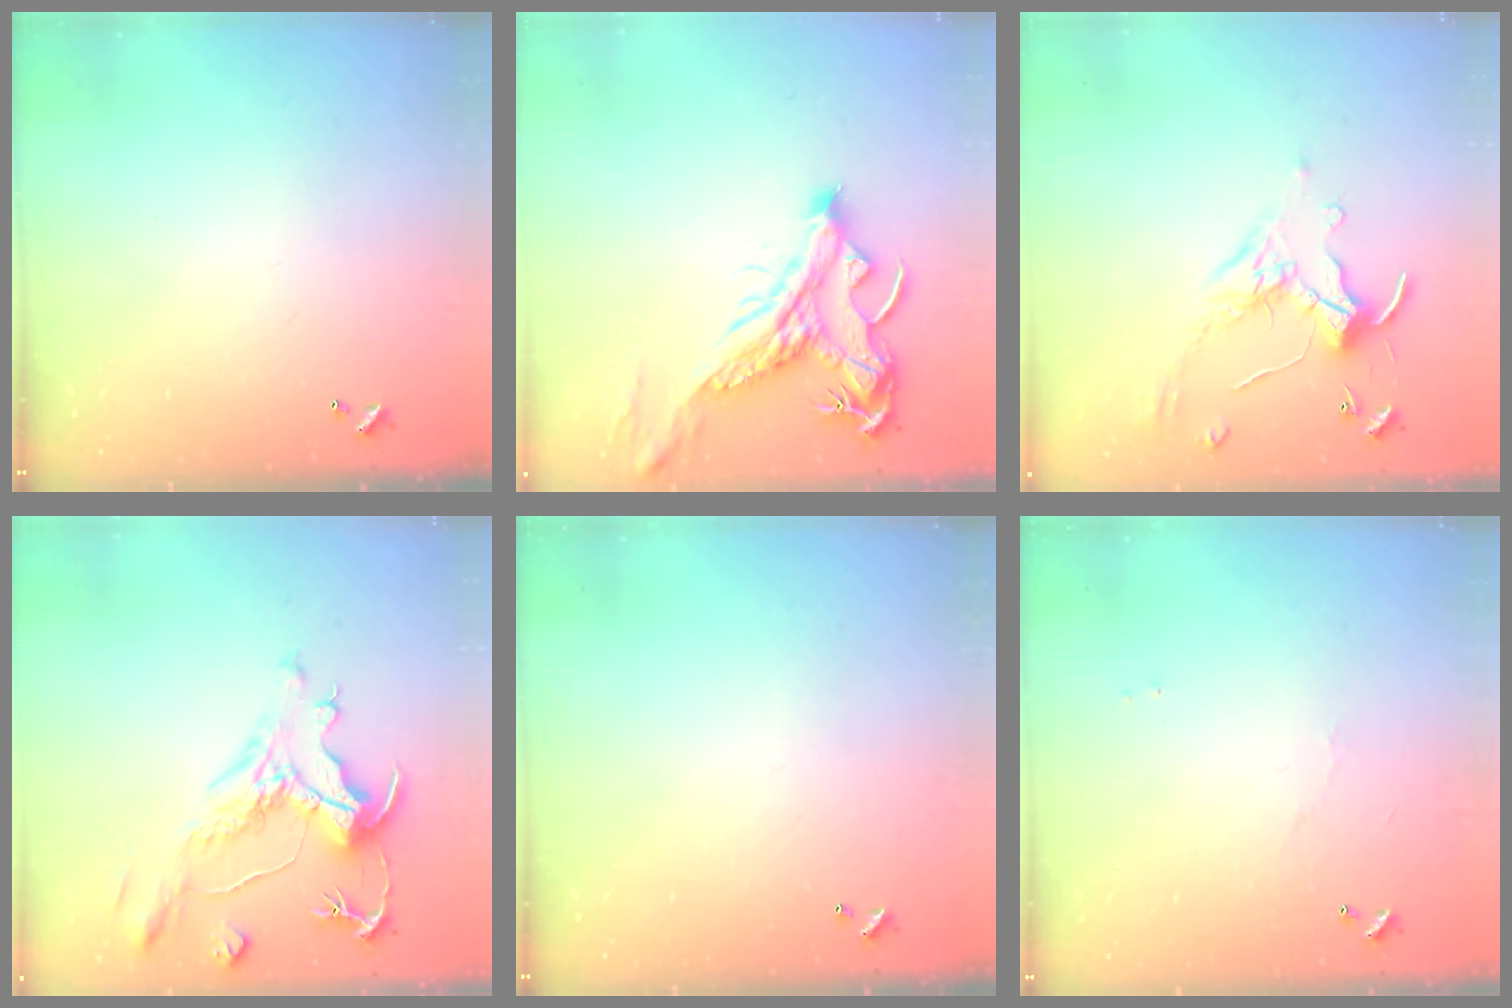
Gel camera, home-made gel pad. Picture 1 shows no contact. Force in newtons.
{"total": 5.0, "press": 4.6, "slide": 1.8}
{"total": 1.4, "press": 1.3, "slide": 0.6}
{"total": 2.0, "press": 1.0, "slide": 1.7}
{"total": 0.0}
{"total": 1.6, "press": 1.5, "slide": 0.5}